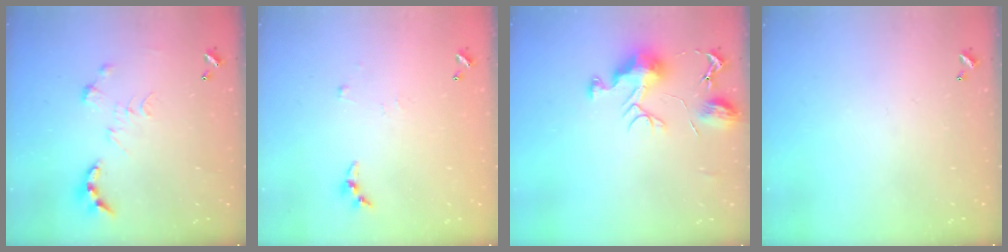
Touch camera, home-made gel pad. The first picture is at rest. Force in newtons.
{"total": 4.1, "press": 4.1, "slide": 0.5}
{"total": 9.5, "press": 9.5, "slide": 0.7}
{"total": 0.0}